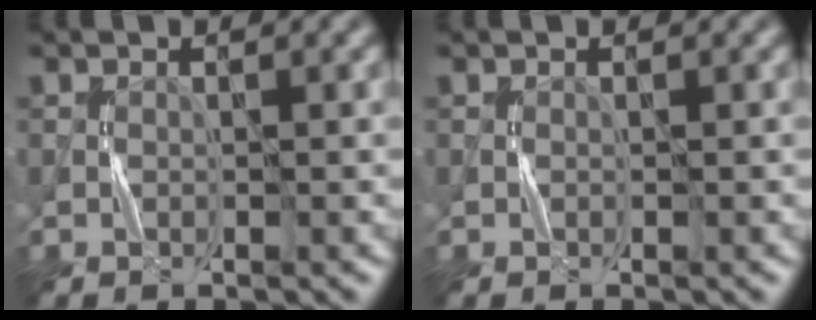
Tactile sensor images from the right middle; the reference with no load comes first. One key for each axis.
{"total": 0.0}